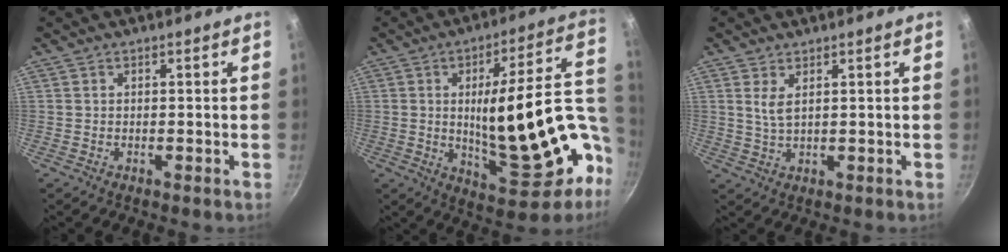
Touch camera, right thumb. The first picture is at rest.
{"total": 25.0, "force": [-3.7, 9.7, 22.8], "torque": [-0.290, 0.033, -0.024]}
{"total": 3.3, "force": [1.4, 1.3, 2.7], "torque": [-0.053, -0.011, 0.031]}